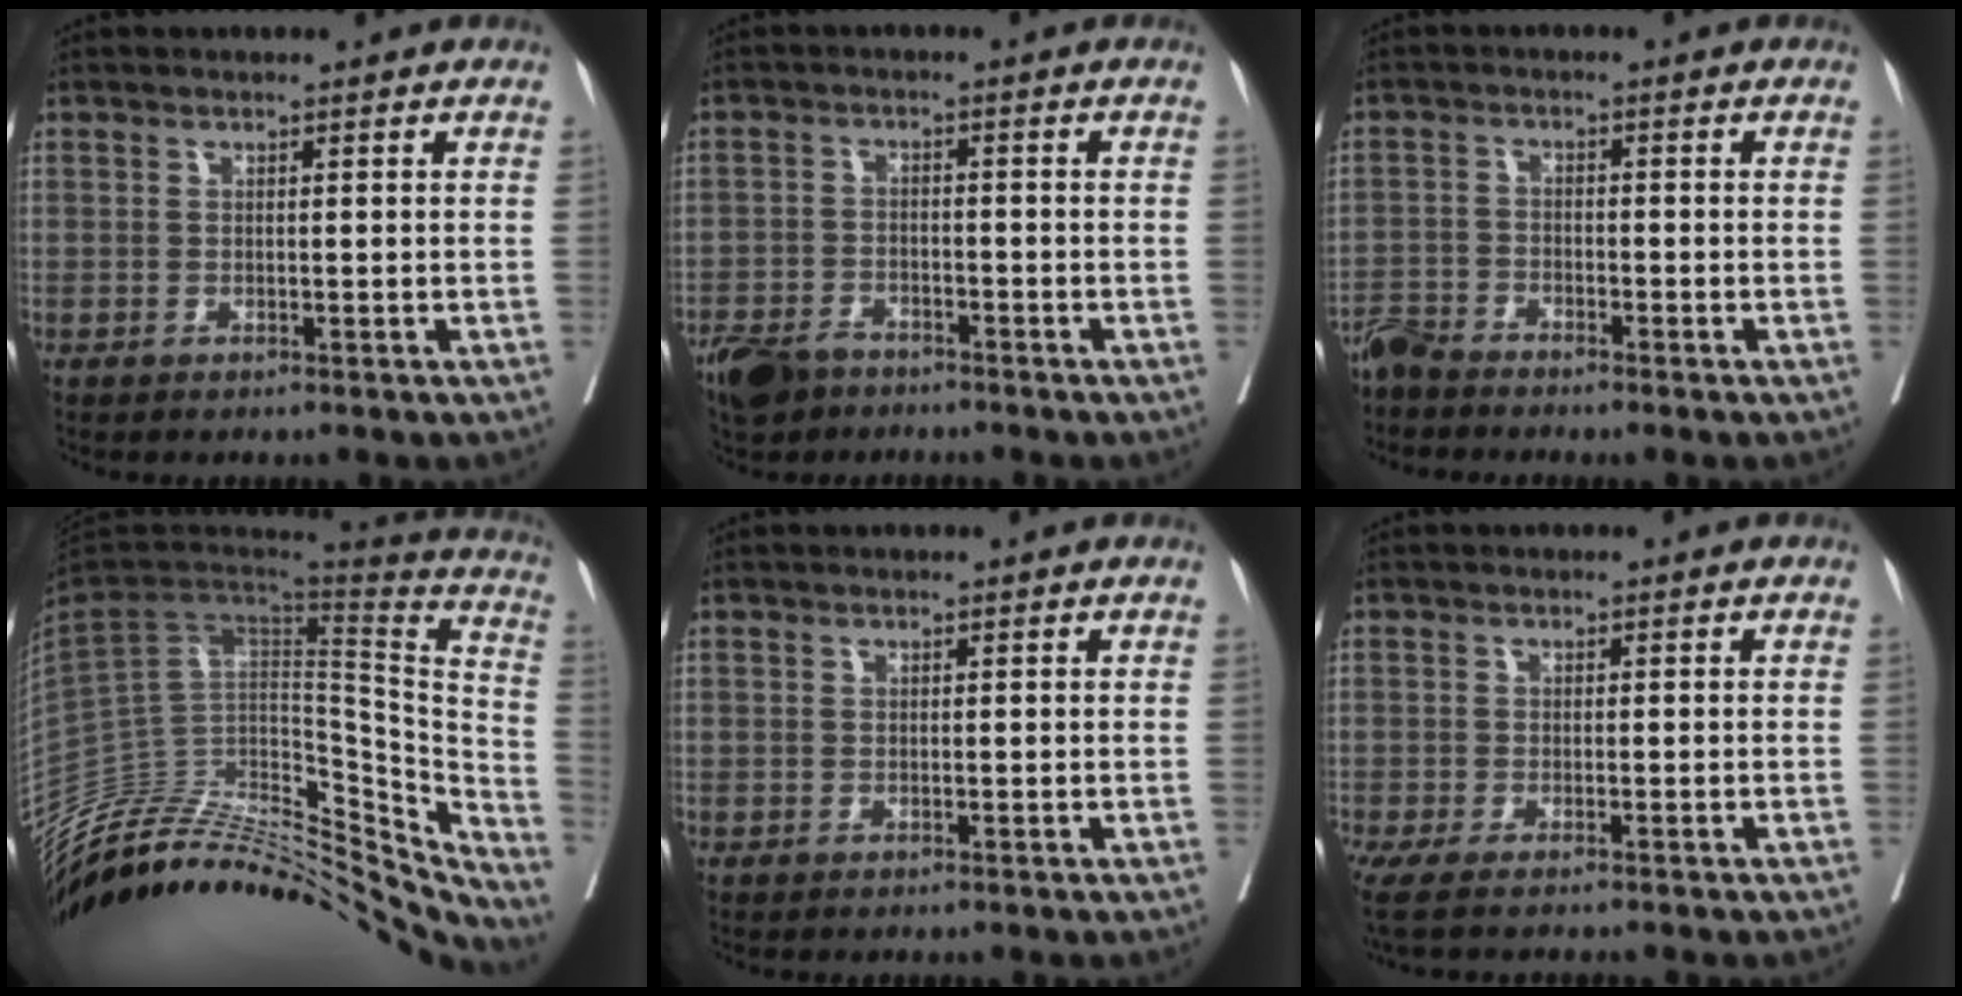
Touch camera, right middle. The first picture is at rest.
{"total": 6.2, "force": [-4.9, 2.9, 2.5], "torque": [-0.047, -0.007, -0.088]}
{"total": 3.3, "force": [-3.2, 0.0, 0.6], "torque": [-0.007, -0.012, -0.066]}
{"total": 42.2, "force": [-36.5, 13.0, 16.6], "torque": [-0.234, -0.035, -0.502]}
{"total": 0.0}
{"total": 6.9, "force": [-5.7, -0.1, 3.9], "torque": [-0.052, -0.009, -0.091]}